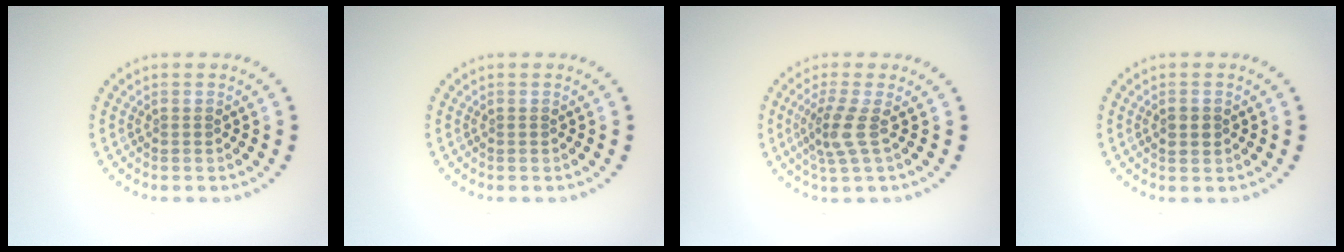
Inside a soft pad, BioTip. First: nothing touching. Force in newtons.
{"total": 0.0}
{"total": 2.7, "press": 2.0, "slide": 1.7}
{"total": 1.7, "press": 1.7, "slide": 0.0}